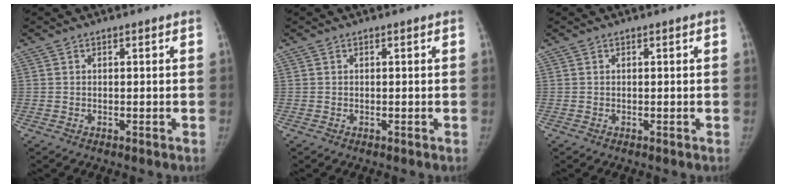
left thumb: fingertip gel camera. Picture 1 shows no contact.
{"total": 0.0}
{"total": 0.0}